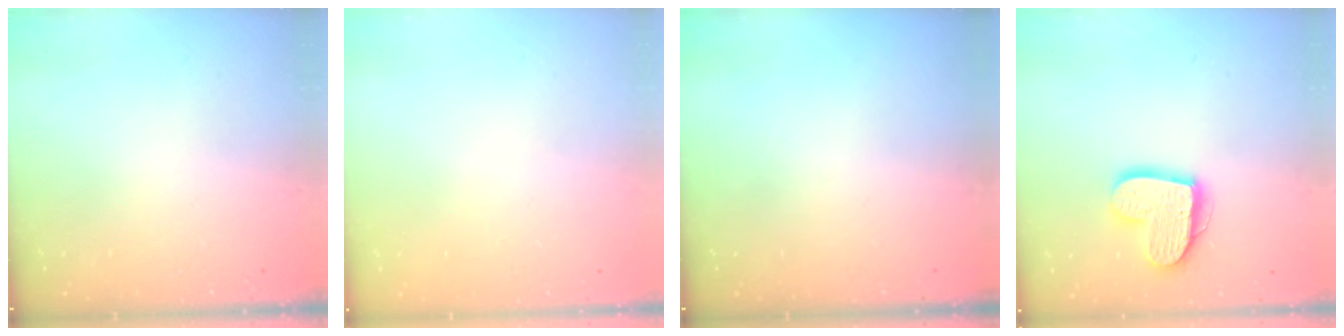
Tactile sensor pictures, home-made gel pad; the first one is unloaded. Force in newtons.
{"total": 0.0}
{"total": 0.0}
{"total": 14.8, "press": 14.7, "slide": 1.3}